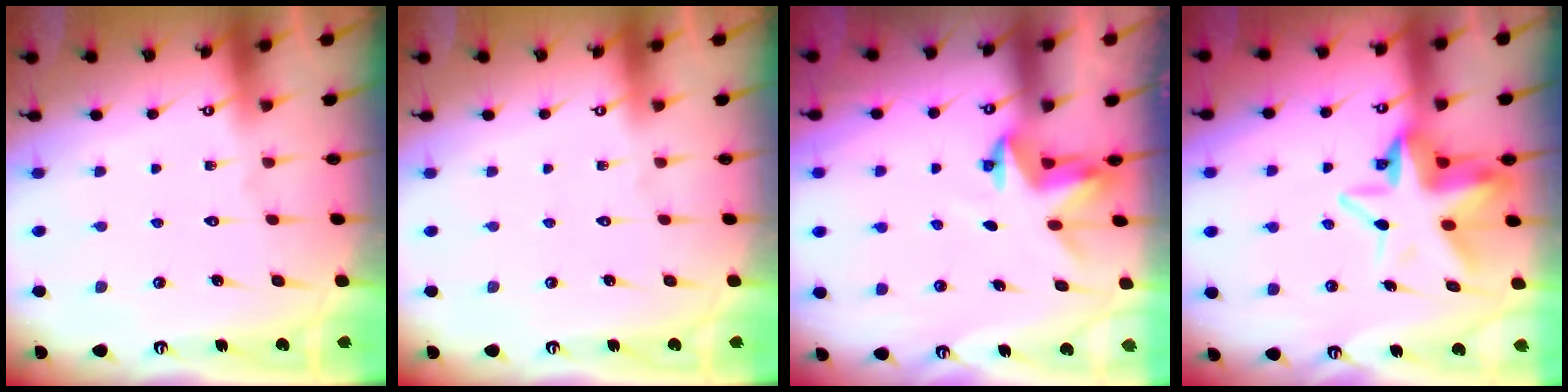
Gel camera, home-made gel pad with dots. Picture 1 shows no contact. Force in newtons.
{"total": 0.0}
{"total": 3.9, "press": 3.9, "slide": 0.3}
{"total": 10.4, "press": 10.3, "slide": 2.0}